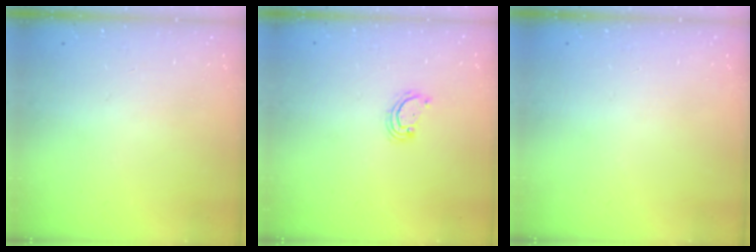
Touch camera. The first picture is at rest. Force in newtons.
{"total": 3.3, "press": 3.3, "slide": 0.4}
{"total": 0.0}